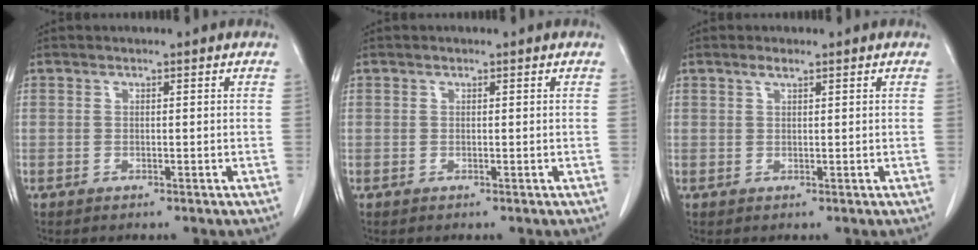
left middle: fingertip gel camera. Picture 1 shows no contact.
{"total": 0.0}
{"total": 1.2, "force": [0.9, 0.2, 0.8], "torque": [-0.018, 0.001, 0.017]}